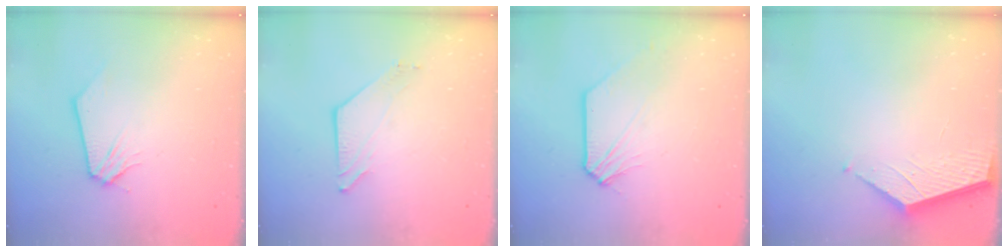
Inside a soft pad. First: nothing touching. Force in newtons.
{"total": 3.8, "press": 3.7, "slide": 0.7}
{"total": 1.8, "press": 1.8, "slide": 0.2}
{"total": 2.1, "press": 2.1, "slide": 0.2}